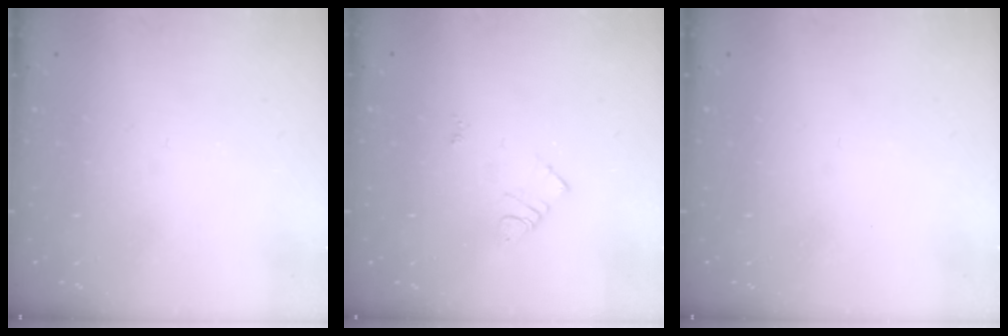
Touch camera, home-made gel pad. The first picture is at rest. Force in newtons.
{"total": 5.1, "press": 5.1, "slide": 0.6}
{"total": 0.0}